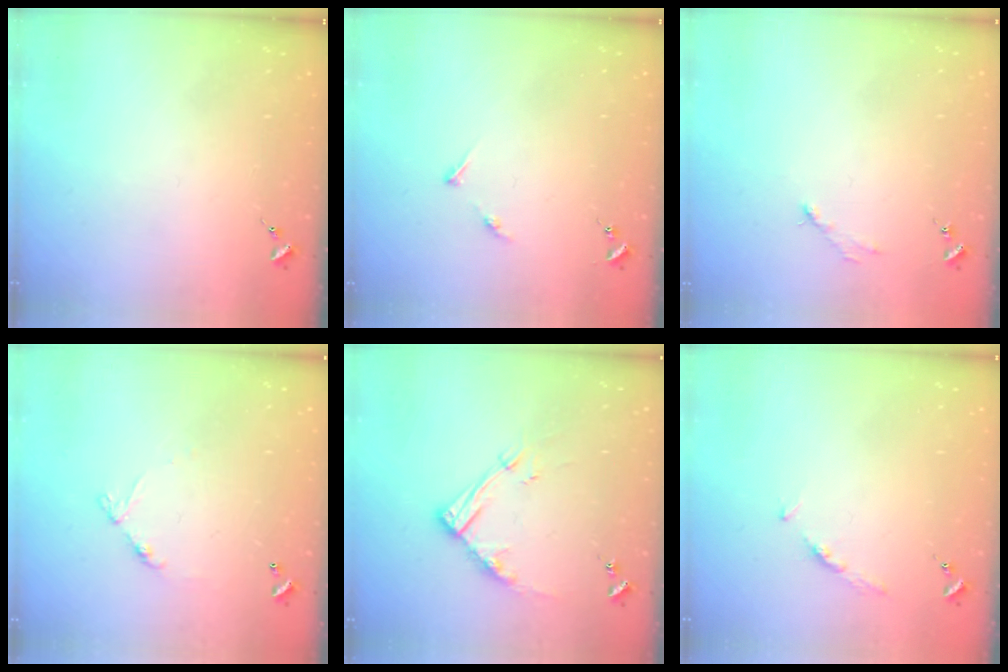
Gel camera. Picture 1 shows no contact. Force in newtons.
{"total": 4.0, "press": 3.9, "slide": 0.5}
{"total": 2.6, "press": 2.6, "slide": 0.3}
{"total": 6.8, "press": 6.8, "slide": 0.5}
{"total": 13.1, "press": 13.0, "slide": 1.3}
{"total": 3.5, "press": 3.5, "slide": 0.5}